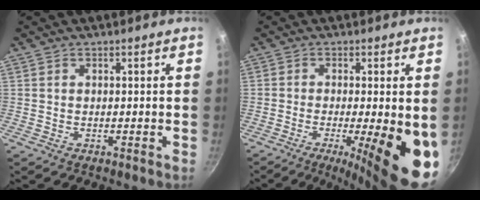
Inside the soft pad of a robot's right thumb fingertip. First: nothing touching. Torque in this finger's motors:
{"motor_torque": [-0.13, 1.32, 0.34, -0.05, 0.22]}